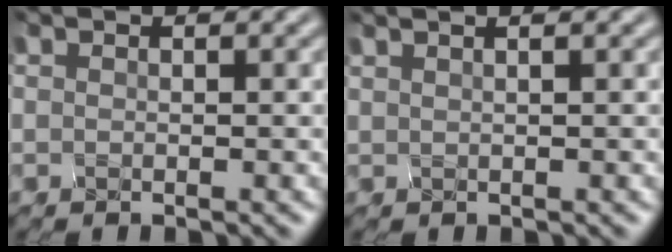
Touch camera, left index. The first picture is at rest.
{"total": 3.2, "force": [1.8, 1.4, 2.2], "torque": [-0.014, 0.024, -0.002]}